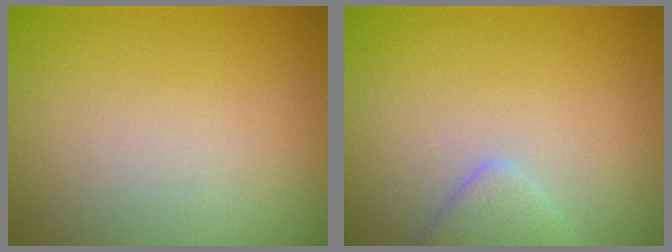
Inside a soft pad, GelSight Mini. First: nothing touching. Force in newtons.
{"total": 2.2, "press": 2.2, "slide": 0.2}